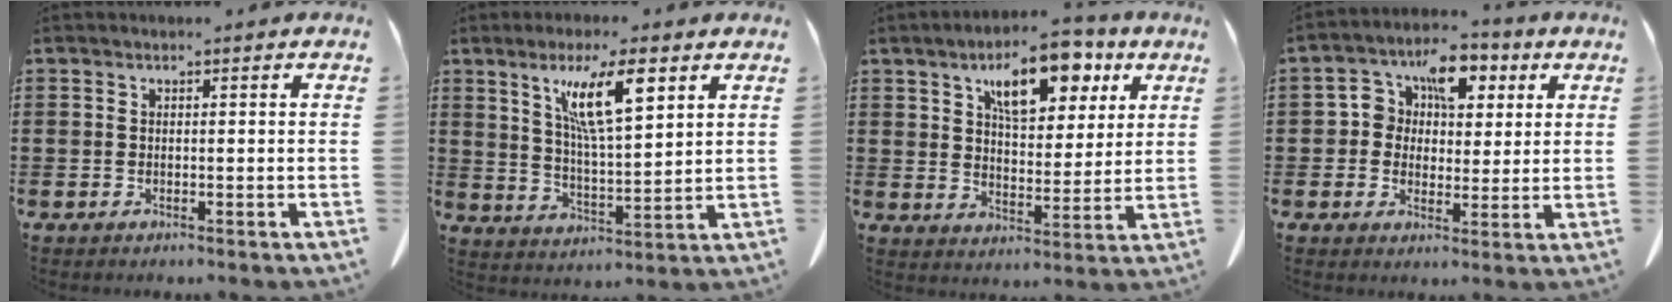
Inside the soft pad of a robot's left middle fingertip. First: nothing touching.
{"total": 10.2, "force": [5.6, 2.4, 8.1], "torque": [-0.153, -0.006, 0.093]}
{"total": 10.4, "force": [6.1, 4.3, 7.3], "torque": [-0.119, -0.013, 0.099]}
{"total": 7.0, "force": [2.7, 5.1, 4.1], "torque": [-0.097, 0.014, 0.044]}